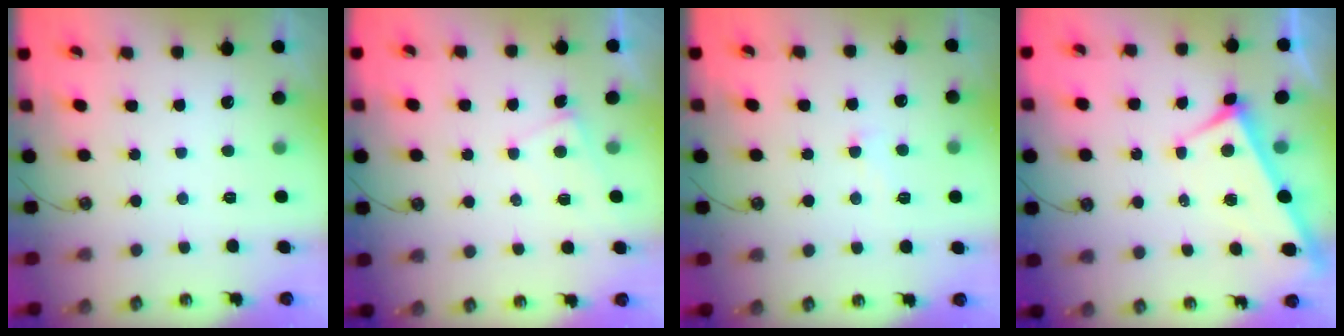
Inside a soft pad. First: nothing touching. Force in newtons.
{"total": 1.8, "press": 1.8, "slide": 0.3}
{"total": 1.0, "press": 0.9, "slide": 0.5}
{"total": 3.6, "press": 3.5, "slide": 0.5}